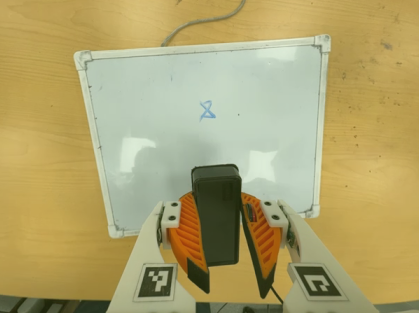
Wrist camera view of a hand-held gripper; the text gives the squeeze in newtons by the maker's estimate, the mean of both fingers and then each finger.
{"total": 10.8, "left": 9.8, "right": 11.7}